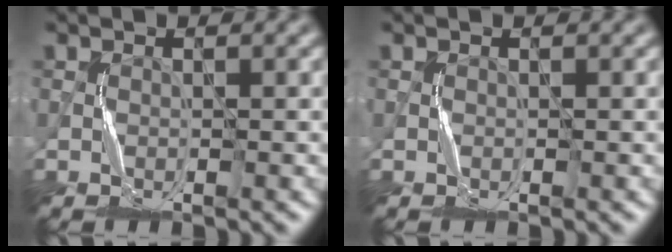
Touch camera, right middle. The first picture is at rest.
{"total": 0.0}